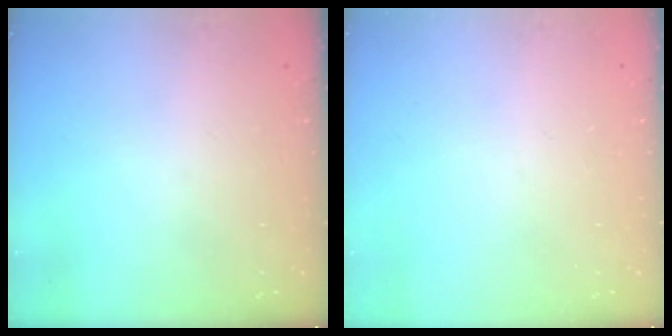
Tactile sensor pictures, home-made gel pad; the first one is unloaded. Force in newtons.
{"total": 0.0}